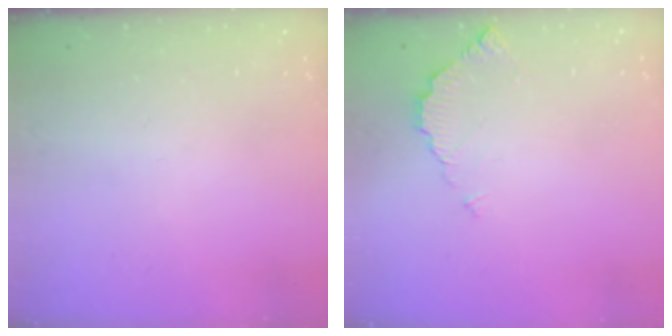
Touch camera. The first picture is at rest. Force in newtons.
{"total": 3.5, "press": 3.5, "slide": 0.2}